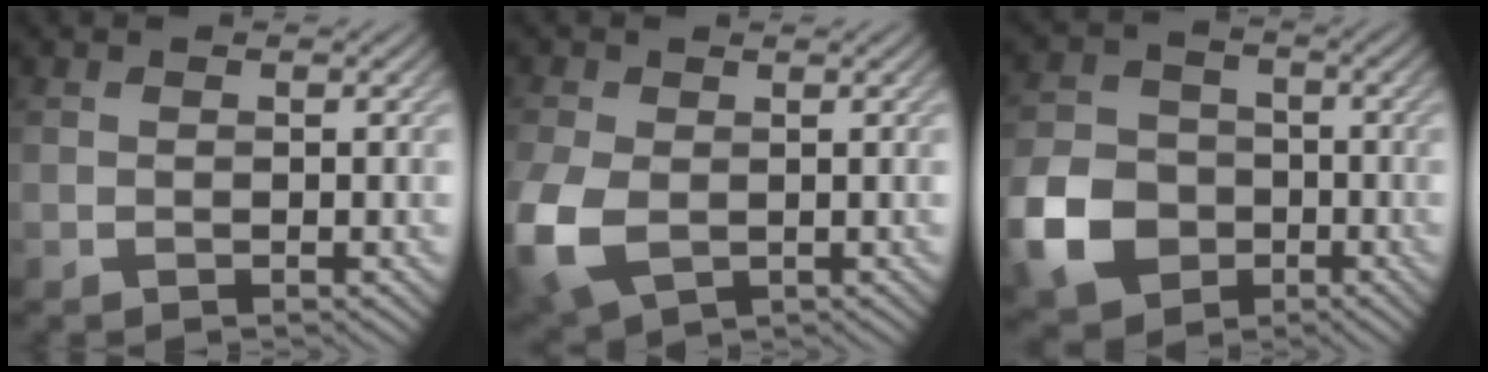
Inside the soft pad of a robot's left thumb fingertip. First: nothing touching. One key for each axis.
{"total": 8.1, "fx": -1.6, "fy": 5.5, "fz": 5.8, "tx": -0.185, "ty": -0.023, "tz": -0.026}
{"total": 9.7, "fx": -3.7, "fy": 7.6, "fz": 4.6, "tx": -0.123, "ty": -0.018, "tz": -0.086}